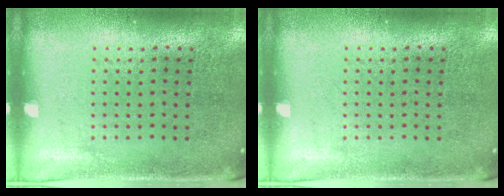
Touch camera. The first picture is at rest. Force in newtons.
{"total": 0.0}